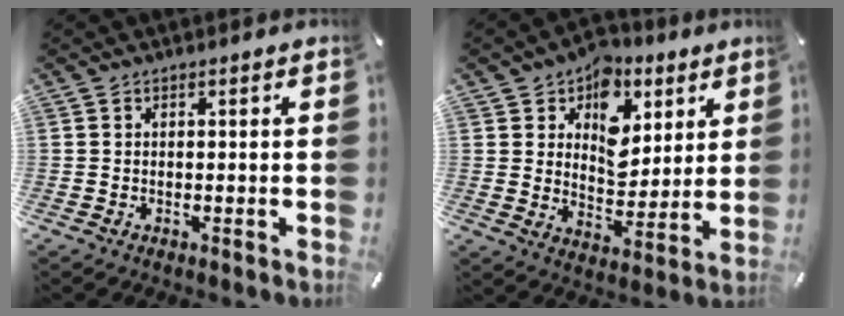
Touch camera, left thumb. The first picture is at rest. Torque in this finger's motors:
{"motor_torque": [1.86, 1.79, 1.24, -1.20, 0.09]}